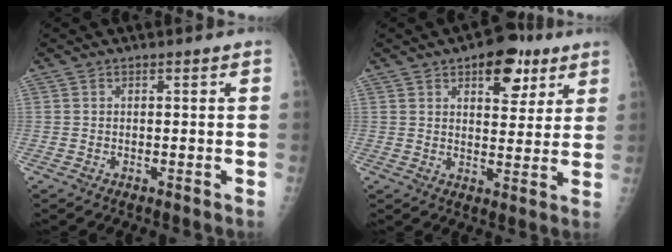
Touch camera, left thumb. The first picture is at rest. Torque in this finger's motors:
{"motor_torque": [1.15, 0.72, 0.86, -0.27, 0.03]}